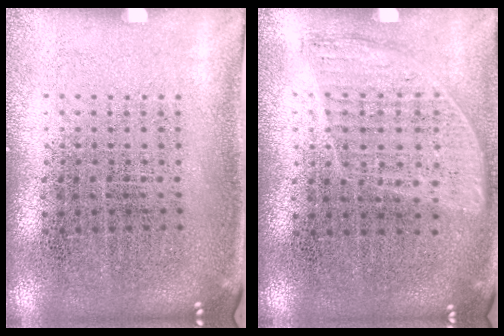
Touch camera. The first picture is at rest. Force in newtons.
{"total": 0.9, "press": 0.8, "slide": 0.4}